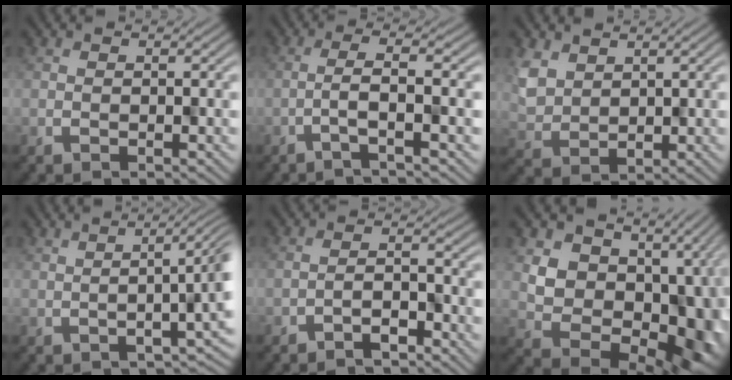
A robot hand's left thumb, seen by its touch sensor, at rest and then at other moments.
{"total": 3.5, "force": [-0.9, 0.4, 3.3], "torque": [-0.044, 0.017, -0.036]}
{"total": 4.8, "force": [3.1, 3.2, 1.7], "torque": [-0.044, -0.011, 0.056]}
{"total": 4.4, "force": [0.9, 0.4, 4.3], "torque": [-0.057, 0.005, 0.014]}
{"total": 2.1, "force": [-1.7, 0.3, 1.1], "torque": [-0.019, 0.007, -0.037]}
{"total": 10.7, "force": [3.1, 7.8, 6.5], "torque": [-0.101, -0.021, 0.058]}